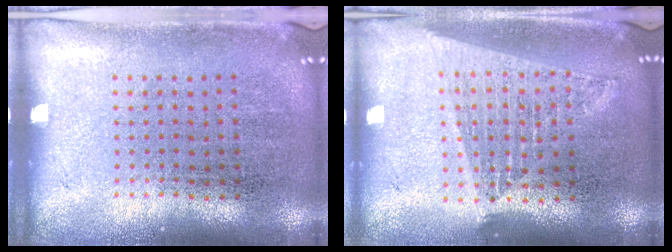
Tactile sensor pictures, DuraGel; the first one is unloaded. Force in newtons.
{"total": 1.7, "press": 1.5, "slide": 0.8}